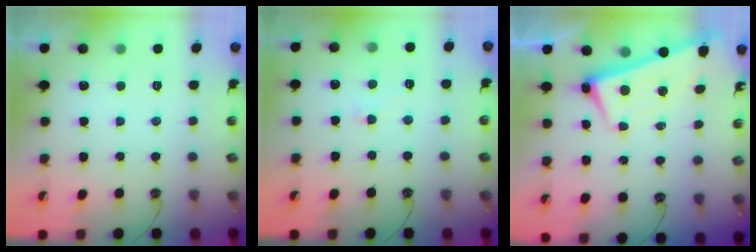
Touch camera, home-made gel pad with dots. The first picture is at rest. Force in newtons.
{"total": 1.2, "press": 1.0, "slide": 0.6}
{"total": 2.7, "press": 2.7, "slide": 0.5}